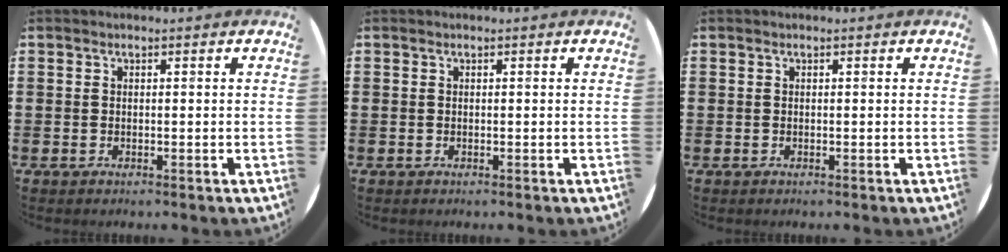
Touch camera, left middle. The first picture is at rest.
{"total": 0.0}
{"total": 0.0}